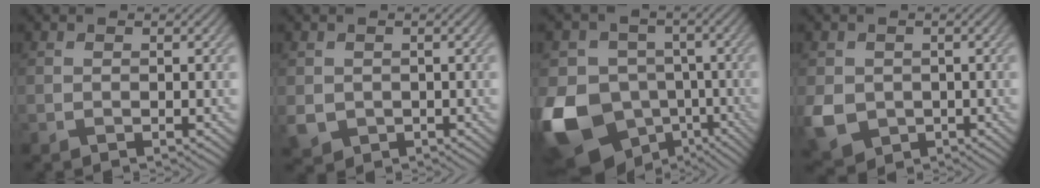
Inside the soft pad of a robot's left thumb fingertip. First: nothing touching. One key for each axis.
{"total": 2.7, "fx": -0.2, "fy": 2.6, "fz": 0.9, "tx": -0.036, "ty": -0.015, "tz": -0.002}
{"total": 15.3, "fx": -5.6, "fy": 12.3, "fz": 7.0, "tx": -0.195, "ty": -0.026, "tz": -0.104}
{"total": 5.5, "fx": -0.8, "fy": 4.8, "fz": 2.5, "tx": -0.077, "ty": -0.023, "tz": -0.019}